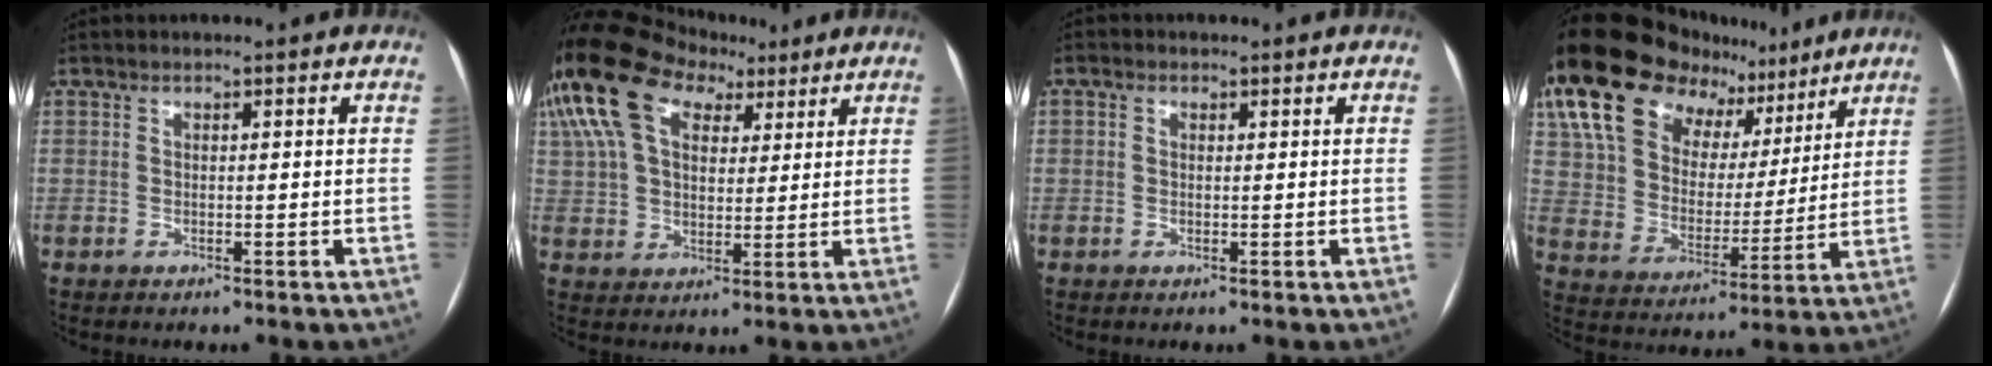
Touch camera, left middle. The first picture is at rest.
{"total": 18.2, "force": [10.4, 10.3, 10.9], "torque": [-0.250, 0.062, 0.187]}
{"total": 0.5, "force": [-0.2, -0.1, -0.5], "torque": [0.003, 0.000, -0.003]}
{"total": 19.9, "force": [13.5, 11.4, 9.2], "torque": [-0.164, 0.061, 0.228]}